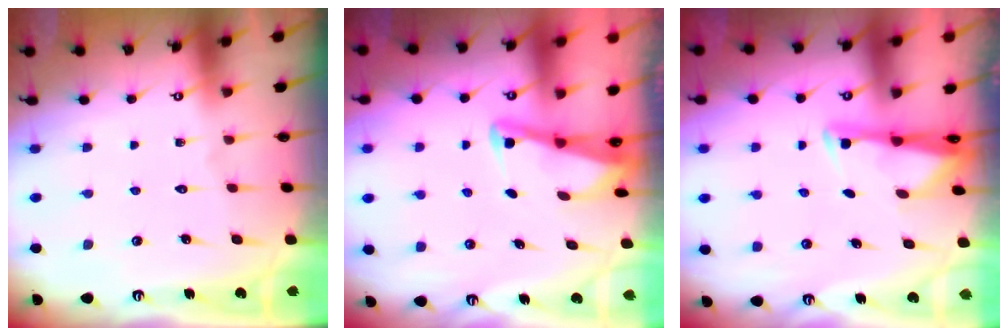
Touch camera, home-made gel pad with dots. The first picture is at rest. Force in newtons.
{"total": 2.9, "press": 2.9, "slide": 0.4}
{"total": 2.7, "press": 2.7, "slide": 0.4}